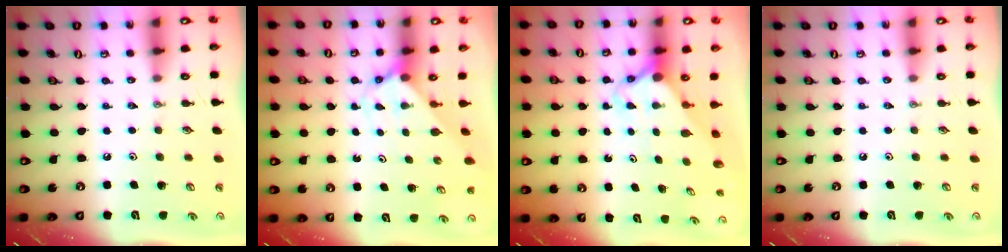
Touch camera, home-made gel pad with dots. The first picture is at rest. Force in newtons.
{"total": 2.3, "press": 2.3, "slide": 0.2}
{"total": 3.0, "press": 3.0, "slide": 0.2}
{"total": 0.0}